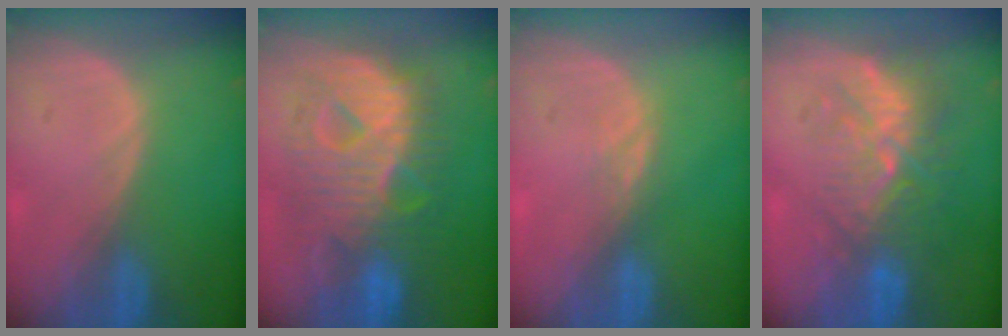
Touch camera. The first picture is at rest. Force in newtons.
{"total": 12.3, "press": 12.2, "slide": 1.3}
{"total": 1.4, "press": 1.4, "slide": 0.3}
{"total": 9.4, "press": 8.7, "slide": 3.5}